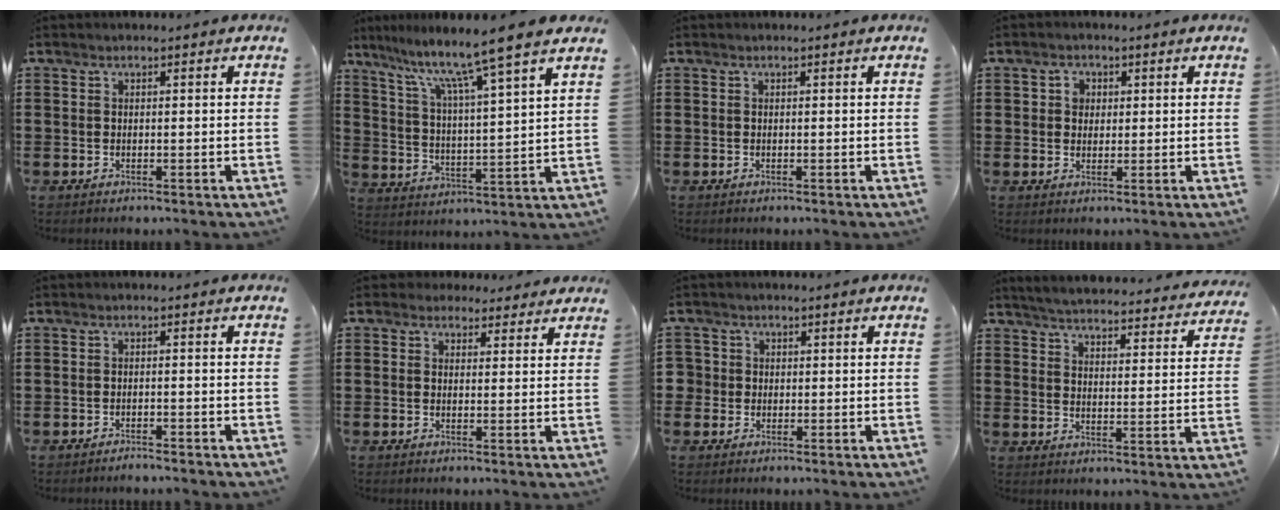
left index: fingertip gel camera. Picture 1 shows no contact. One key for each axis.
{"total": 9.3, "fx": 7.4, "fy": -1.1, "fz": 5.4, "tx": -0.126, "ty": -0.053, "tz": 0.113}
{"total": 0.0}
{"total": 2.2, "fx": 0.6, "fy": 2.0, "fz": 0.8, "tx": -0.025, "ty": 0.010, "tz": 0.009}
{"total": 1.4, "fx": -1.4, "fy": 0.0, "fz": 0.2, "tx": -0.006, "ty": 0.003, "tz": -0.029}
{"total": 2.7, "fx": 2.1, "fy": 1.6, "fz": 0.4, "tx": -0.010, "ty": 0.002, "tz": 0.039}
{"total": 2.1, "fx": -0.1, "fy": 2.1, "fz": 0.1, "tx": -0.014, "ty": 0.008, "tz": -0.005}
{"total": 4.6, "fx": 4.5, "fy": -0.2, "fz": 0.7, "tx": -0.036, "ty": -0.032, "tz": 0.075}